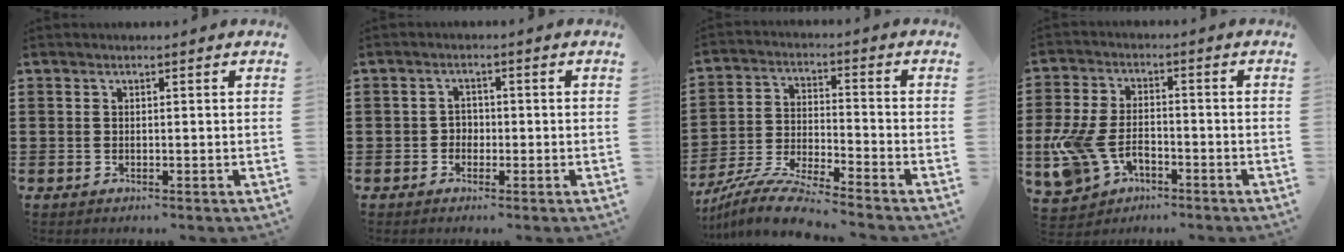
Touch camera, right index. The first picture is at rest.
{"total": 1.8, "force": [-0.8, 1.5, 0.6], "torque": [-0.016, 0.004, -0.020]}
{"total": 8.2, "force": [-7.8, -0.4, 2.5], "torque": [-0.063, -0.004, -0.159]}
{"total": 7.8, "force": [-3.1, 4.7, 5.5], "torque": [-0.142, 0.003, -0.061]}